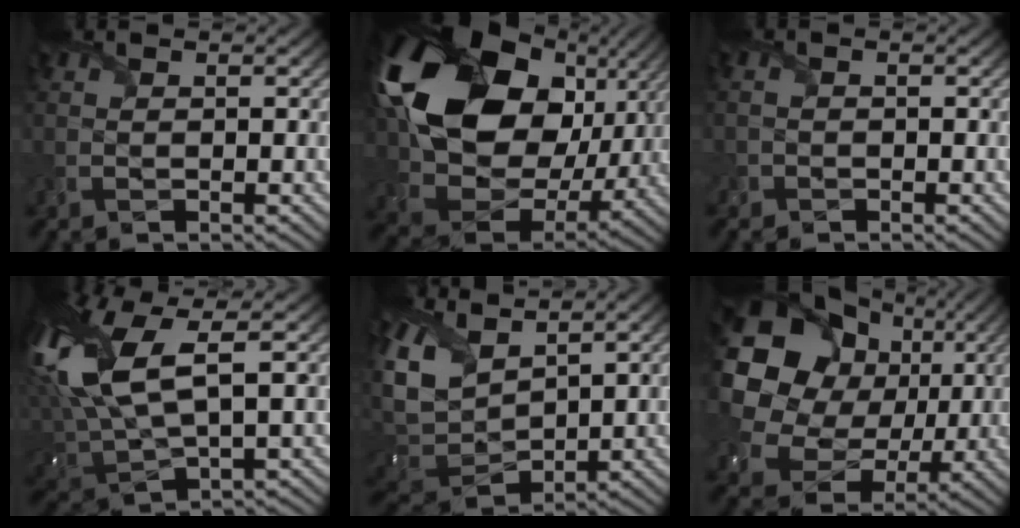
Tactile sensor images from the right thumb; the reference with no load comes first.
{"total": 21.5, "force": [6.1, 15.4, 13.6], "torque": [-0.334, -0.004, 0.139]}
{"total": 1.3, "force": [-0.9, 0.9, 0.0], "torque": [0.005, -0.003, -0.021]}
{"total": 15.3, "force": [4.3, 6.3, 13.3], "torque": [-0.339, 0.010, 0.086]}
{"total": 9.7, "force": [3.9, 5.9, 6.7], "torque": [-0.202, 0.005, 0.069]}
{"total": 22.1, "force": [6.7, 18.7, 9.9], "torque": [-0.293, 0.034, 0.117]}